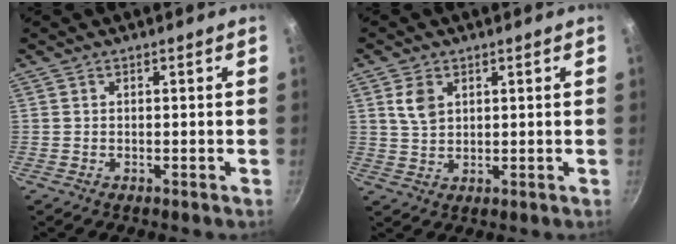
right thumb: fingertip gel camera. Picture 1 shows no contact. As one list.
[{"total": 4.7, "force": [1.8, 3.1, 3.0], "torque": [-0.047, -0.005, 0.039]}]